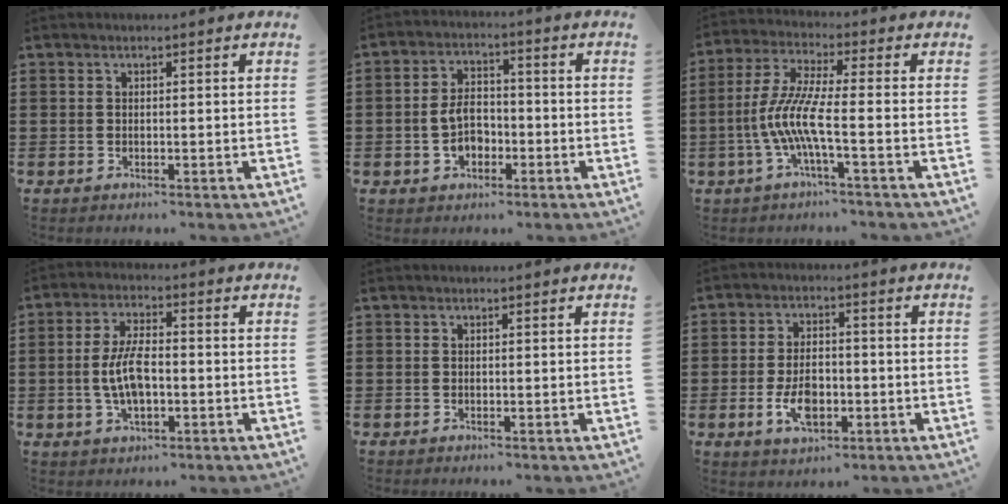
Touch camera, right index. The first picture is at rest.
{"total": 5.5, "force": [-1.4, 3.6, 3.9], "torque": [-0.086, 0.005, -0.030]}
{"total": 8.1, "force": [-2.5, 0.8, 7.6], "torque": [-0.180, -0.019, -0.059]}
{"total": 6.9, "force": [-0.9, 3.0, 6.2], "torque": [-0.138, -0.002, -0.022]}
{"total": 0.0}
{"total": 6.8, "force": [-1.9, 3.7, 5.4], "torque": [-0.112, 0.001, -0.040]}